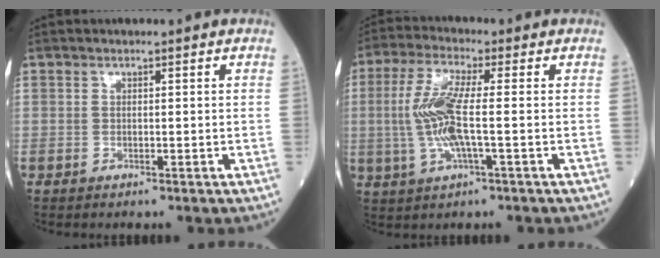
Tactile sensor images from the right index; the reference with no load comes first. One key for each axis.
{"total": 8.8, "fx": -0.4, "fy": 1.3, "fz": 8.7, "tx": -0.193, "ty": 0.003, "tz": -0.012}